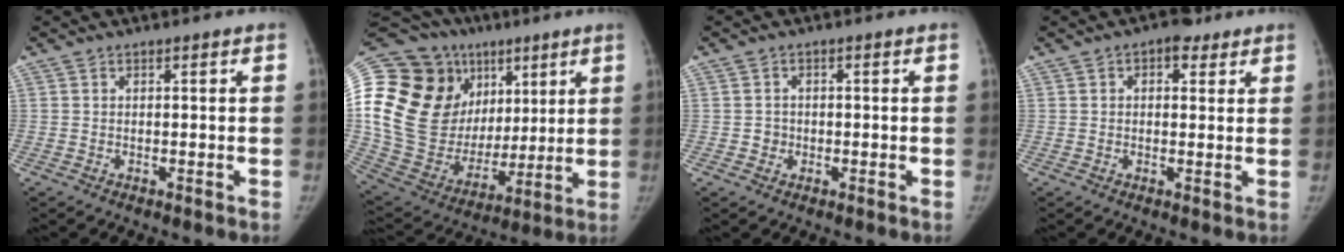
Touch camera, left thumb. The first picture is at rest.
{"total": 33.2, "force": [10.7, 23.2, 21.1], "torque": [-0.384, 0.037, 0.207]}
{"total": 1.9, "force": [-0.4, 1.8, 0.4], "torque": [0.005, 0.008, -0.006]}
{"total": 4.1, "force": [2.2, 2.6, 2.4], "torque": [-0.014, -0.004, 0.026]}